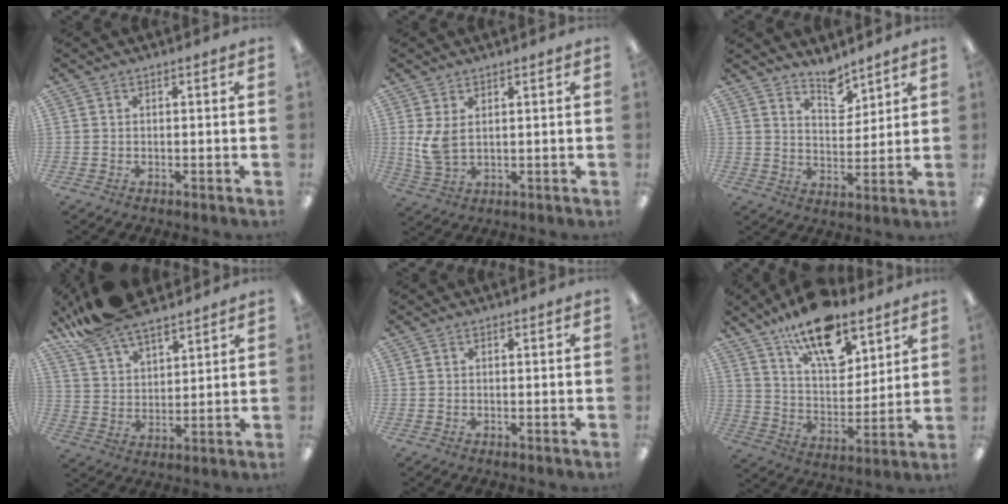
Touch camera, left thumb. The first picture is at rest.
{"total": 6.0, "force": [1.5, 3.1, 4.9], "torque": [-0.113, -0.002, 0.024]}
{"total": 7.0, "force": [6.2, 2.6, 1.9], "torque": [-0.017, -0.046, 0.110]}
{"total": 13.2, "force": [11.2, 4.5, 5.4], "torque": [-0.121, -0.055, 0.210]}
{"total": 0.0}
{"total": 18.2, "force": [12.6, 8.0, 10.4], "torque": [-0.174, -0.063, 0.217]}